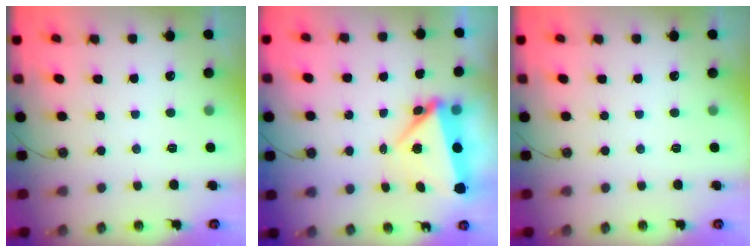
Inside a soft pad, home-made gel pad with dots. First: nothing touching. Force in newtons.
{"total": 7.5, "press": 6.5, "slide": 3.7}
{"total": 0.0}